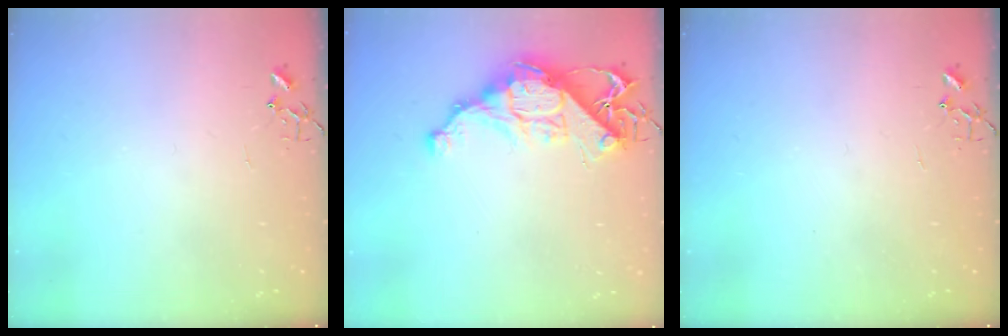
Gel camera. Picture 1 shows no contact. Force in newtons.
{"total": 14.0, "press": 13.9, "slide": 1.2}
{"total": 0.0}